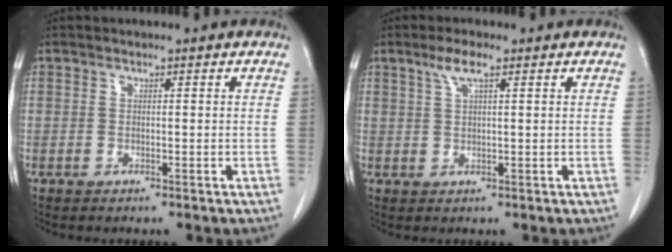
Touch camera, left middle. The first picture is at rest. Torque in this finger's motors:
{"motor_torque": [0.54, -0.35, 0.02, 0.03]}